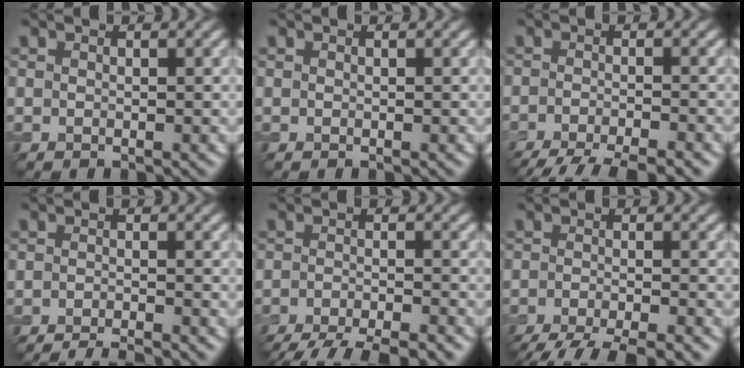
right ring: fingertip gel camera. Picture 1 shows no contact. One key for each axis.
{"total": 0.0}
{"total": 7.4, "fx": -6.1, "fy": 1.4, "fz": 3.9, "tx": -0.057, "ty": -0.026, "tz": -0.097}
{"total": 3.6, "fx": -3.1, "fy": 0.4, "fz": 1.9, "tx": -0.027, "ty": -0.001, "tz": -0.053}
{"total": 8.1, "fx": -7.0, "fy": 1.5, "fz": 3.8, "tx": -0.059, "ty": -0.025, "tz": -0.107}
{"total": 8.0, "fx": -6.4, "fy": 1.6, "fz": 4.5, "tx": -0.067, "ty": -0.026, "tz": -0.104}